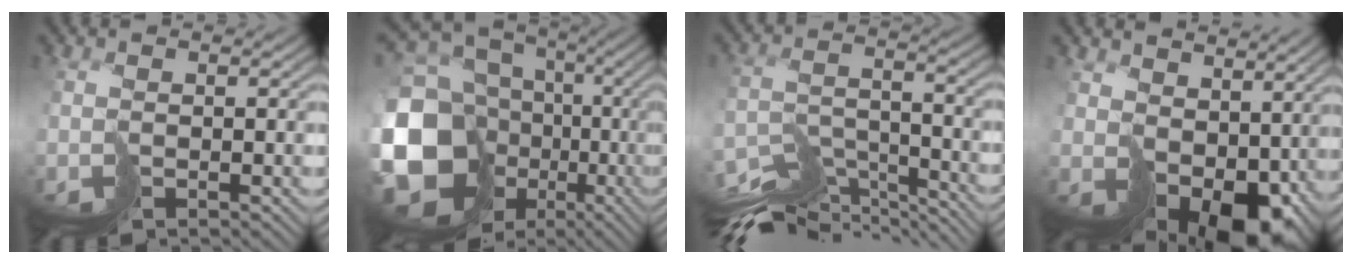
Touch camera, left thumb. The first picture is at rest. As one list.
[{"total": 18.0, "force": [-2.1, 15.1, 9.5], "torque": [-0.257, -0.027, -0.011]}, {"total": 13.7, "force": [-12.8, 2.1, 4.5], "torque": [-0.081, -0.004, -0.192]}, {"total": 10.8, "force": [2.6, 7.2, 7.6], "torque": [-0.148, -0.039, 0.086]}]